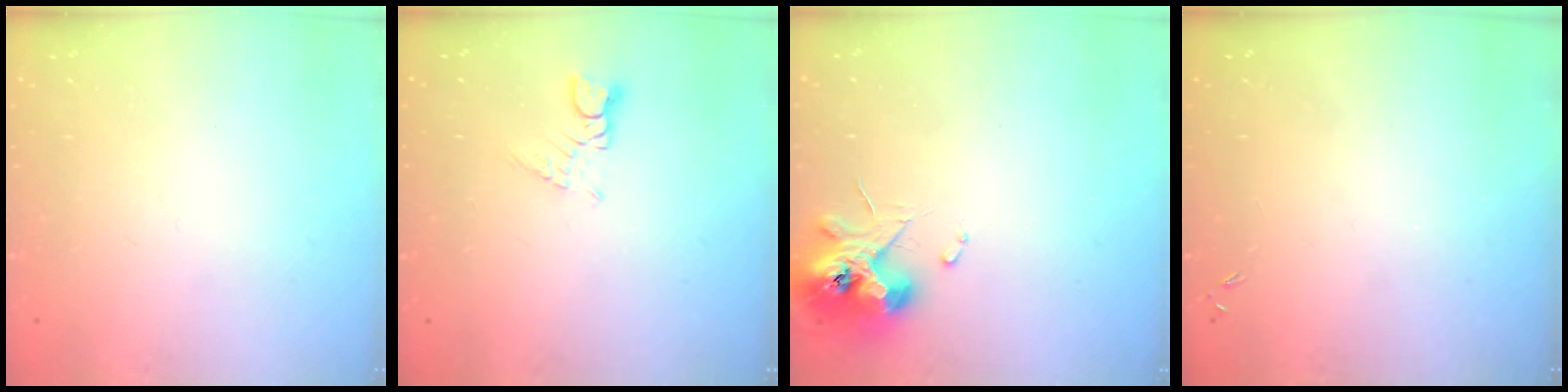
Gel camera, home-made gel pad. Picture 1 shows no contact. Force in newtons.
{"total": 2.3, "press": 2.3, "slide": 0.3}
{"total": 11.2, "press": 11.1, "slide": 1.4}
{"total": 0.0}